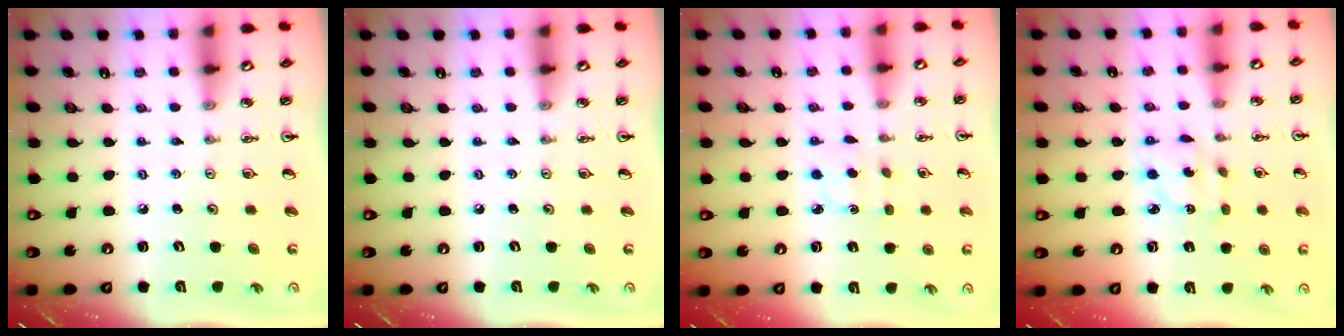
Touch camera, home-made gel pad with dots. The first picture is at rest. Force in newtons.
{"total": 0.0}
{"total": 2.4, "press": 2.4, "slide": 0.5}
{"total": 4.9, "press": 4.9, "slide": 0.2}